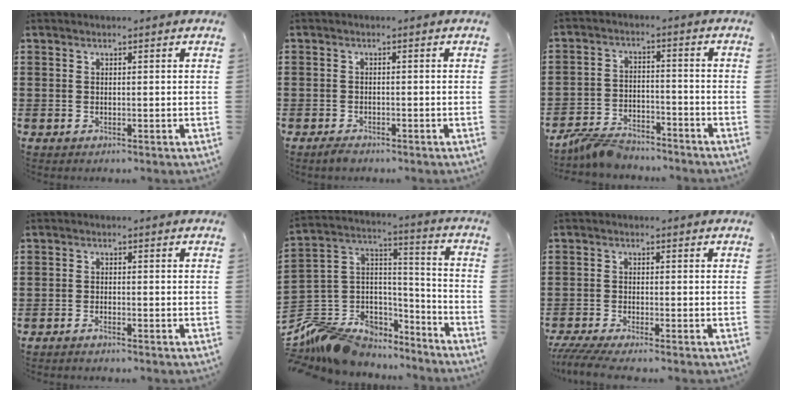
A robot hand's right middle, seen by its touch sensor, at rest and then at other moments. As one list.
[{"total": 1.5, "force": [-1.3, 0.7, 0.2], "torque": [-0.007, 0.003, -0.028]}, {"total": 5.5, "force": [-5.2, 1.4, 1.0], "torque": [-0.031, 0.006, -0.107]}, {"total": 1.1, "force": [-1.1, 0.0, 0.3], "torque": [-0.008, -0.001, -0.021]}, {"total": 10.5, "force": [-8.4, 6.0, 2.2], "torque": [-0.082, -0.005, -0.165]}, {"total": 2.7, "force": [-2.3, 0.0, 1.5], "torque": [-0.039, -0.009, -0.048]}]